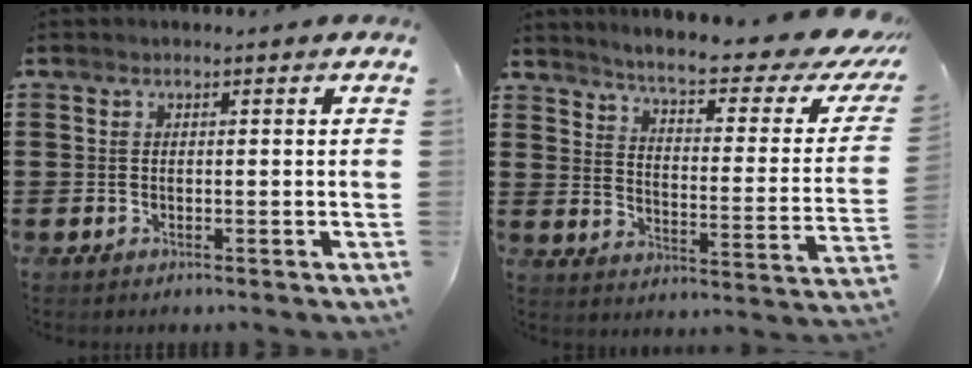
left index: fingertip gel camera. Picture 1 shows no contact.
{"total": 6.4, "force": [5.3, 0.1, 3.6], "torque": [-0.085, -0.045, 0.083]}